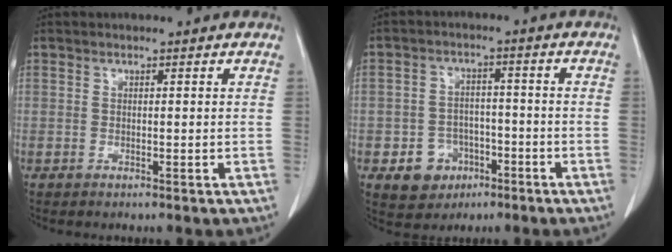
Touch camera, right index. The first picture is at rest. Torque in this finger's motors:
{"motor_torque": [-0.11, -0.06, -0.36, -0.17]}